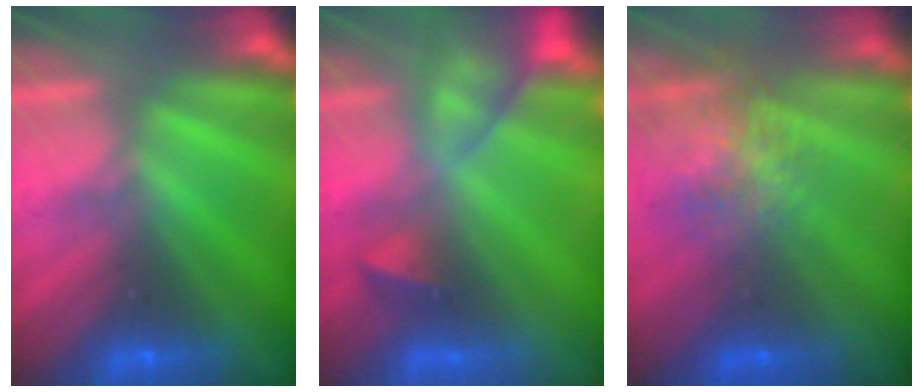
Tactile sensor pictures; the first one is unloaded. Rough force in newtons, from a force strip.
{"total": 7.0}
{"total": 7.1}